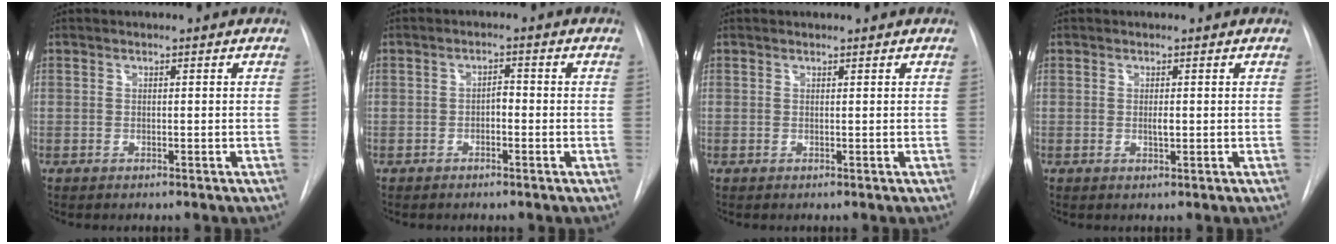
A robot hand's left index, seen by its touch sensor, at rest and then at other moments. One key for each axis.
{"total": 1.6, "fx": -0.6, "fy": 0.8, "fz": 1.3, "tx": -0.015, "ty": 0.006, "tz": -0.013}
{"total": 0.9, "fx": 0.9, "fy": 0.1, "fz": 0.1, "tx": -0.007, "ty": 0.009, "tz": 0.015}
{"total": 0.9, "fx": 0.1, "fy": 0.3, "fz": 0.8, "tx": -0.017, "ty": -0.003, "tz": 0.002}